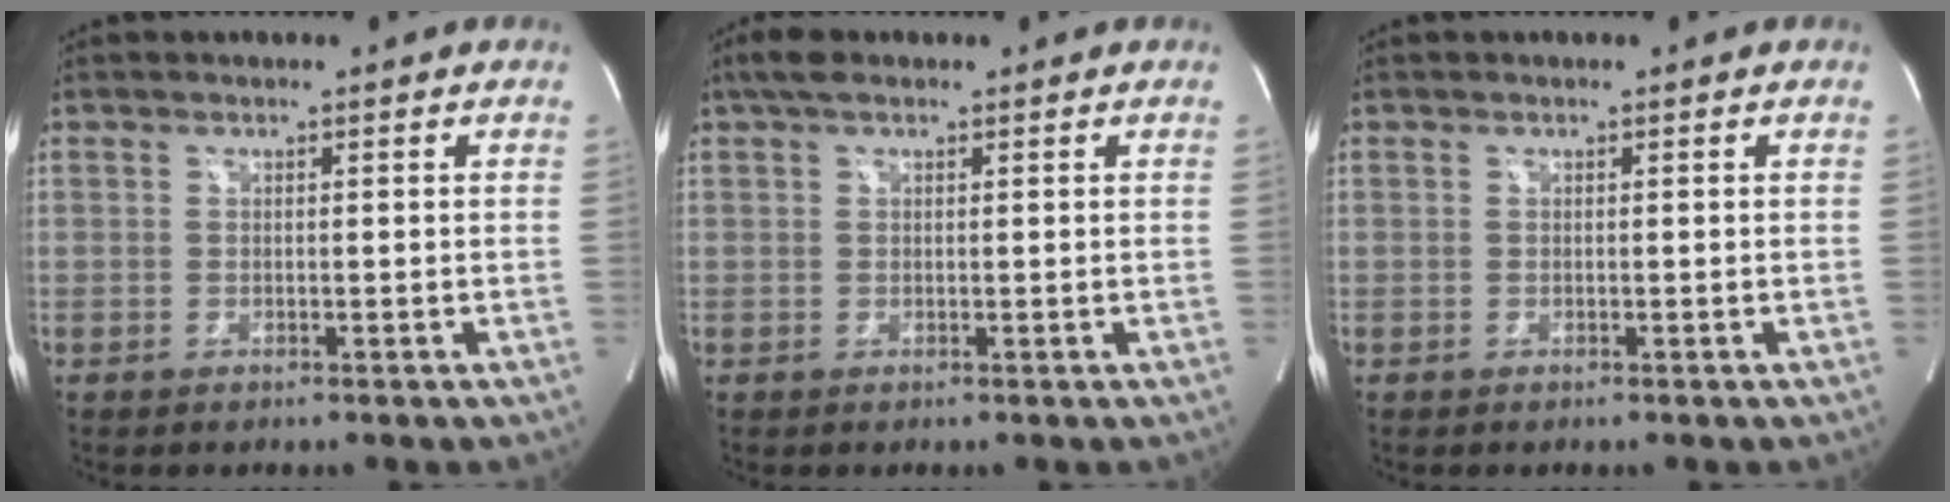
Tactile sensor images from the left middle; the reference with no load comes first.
{"total": 3.0, "force": [2.0, 1.1, 2.0], "torque": [-0.045, 0.026, 0.038]}
{"total": 0.0}